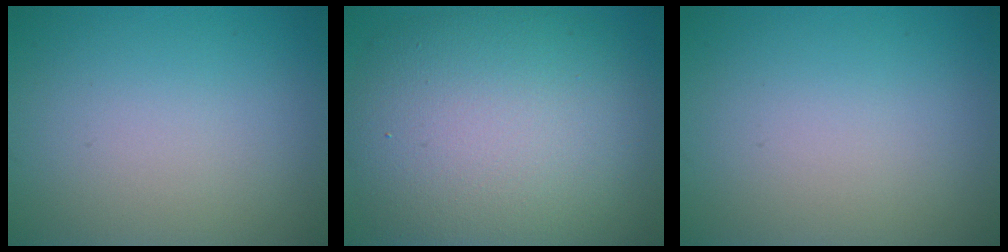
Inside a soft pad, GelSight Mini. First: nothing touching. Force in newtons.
{"total": 12.4, "press": 12.3, "slide": 1.1}
{"total": 0.0}